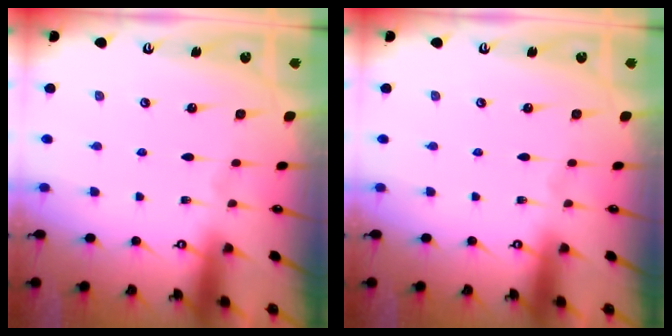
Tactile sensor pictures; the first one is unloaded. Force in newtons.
{"total": 0.0}